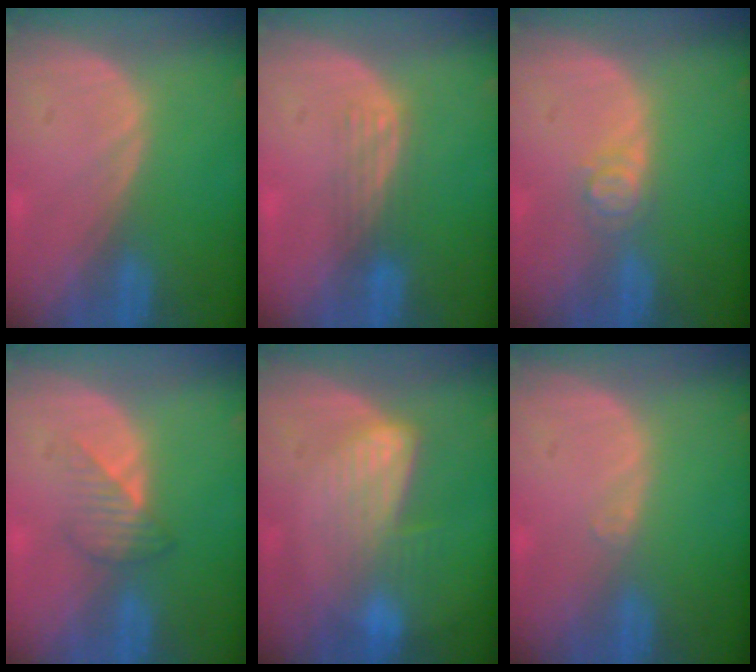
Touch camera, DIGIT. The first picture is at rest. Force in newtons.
{"total": 2.9, "press": 2.7, "slide": 1.2}
{"total": 2.6, "press": 2.6, "slide": 0.3}
{"total": 3.5, "press": 3.2, "slide": 1.5}
{"total": 7.0, "press": 5.8, "slide": 3.8}
{"total": 0.6, "press": 0.5, "slide": 0.4}